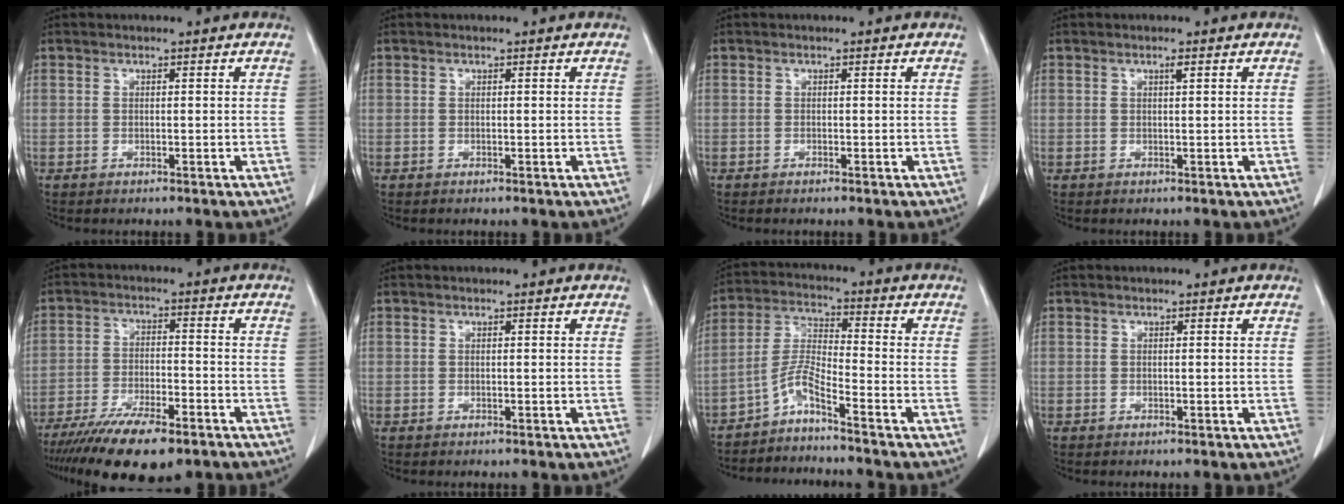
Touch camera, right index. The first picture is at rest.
{"total": 0.0}
{"total": 0.0}
{"total": 0.7, "force": [0.4, 0.0, 0.6], "torque": [-0.012, 0.001, 0.007]}
{"total": 13.8, "force": [-10.1, 3.4, 8.8], "torque": [-0.155, -0.027, -0.166]}
{"total": 0.0}
{"total": 5.2, "force": [-4.2, -0.8, 2.9], "torque": [-0.067, -0.005, -0.087]}
{"total": 0.0}